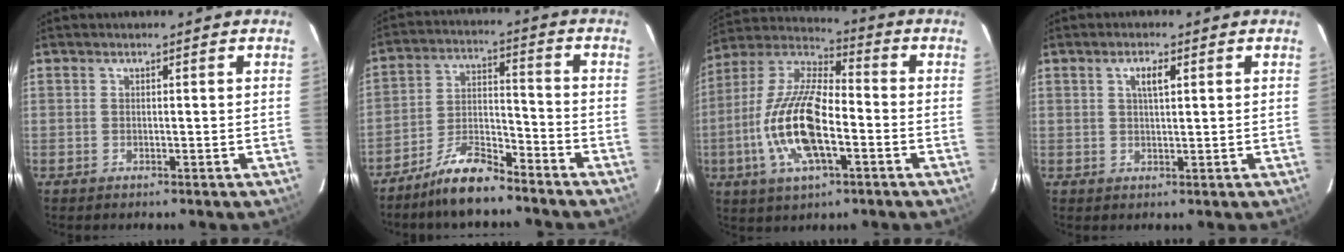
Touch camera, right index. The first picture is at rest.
{"total": 9.8, "force": [-8.3, 2.2, 4.9], "torque": [-0.108, 0.017, -0.156]}
{"total": 17.3, "force": [-4.7, 6.6, 15.4], "torque": [-0.318, -0.005, -0.094]}
{"total": 2.8, "force": [1.1, 0.9, 2.4], "torque": [-0.043, 0.005, 0.019]}